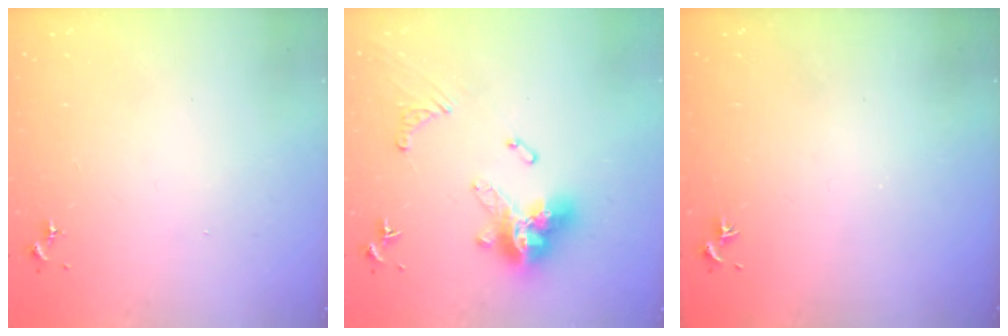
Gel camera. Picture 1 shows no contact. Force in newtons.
{"total": 17.1, "press": 17.0, "slide": 1.8}
{"total": 0.0}